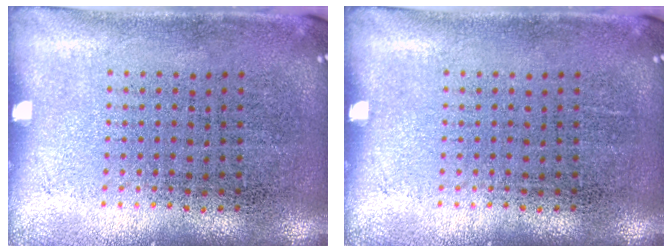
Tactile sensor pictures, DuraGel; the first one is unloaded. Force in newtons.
{"total": 0.0}